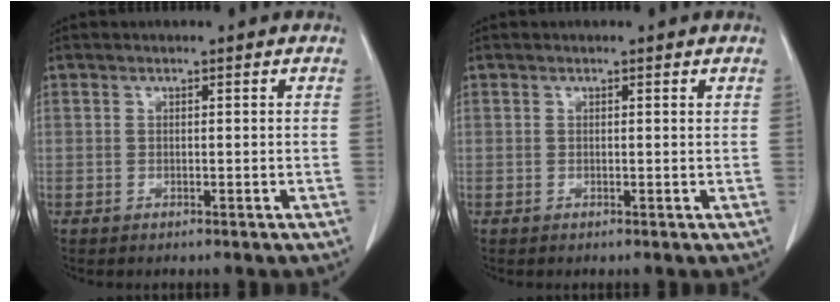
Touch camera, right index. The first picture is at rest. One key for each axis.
{"total": 0.0}